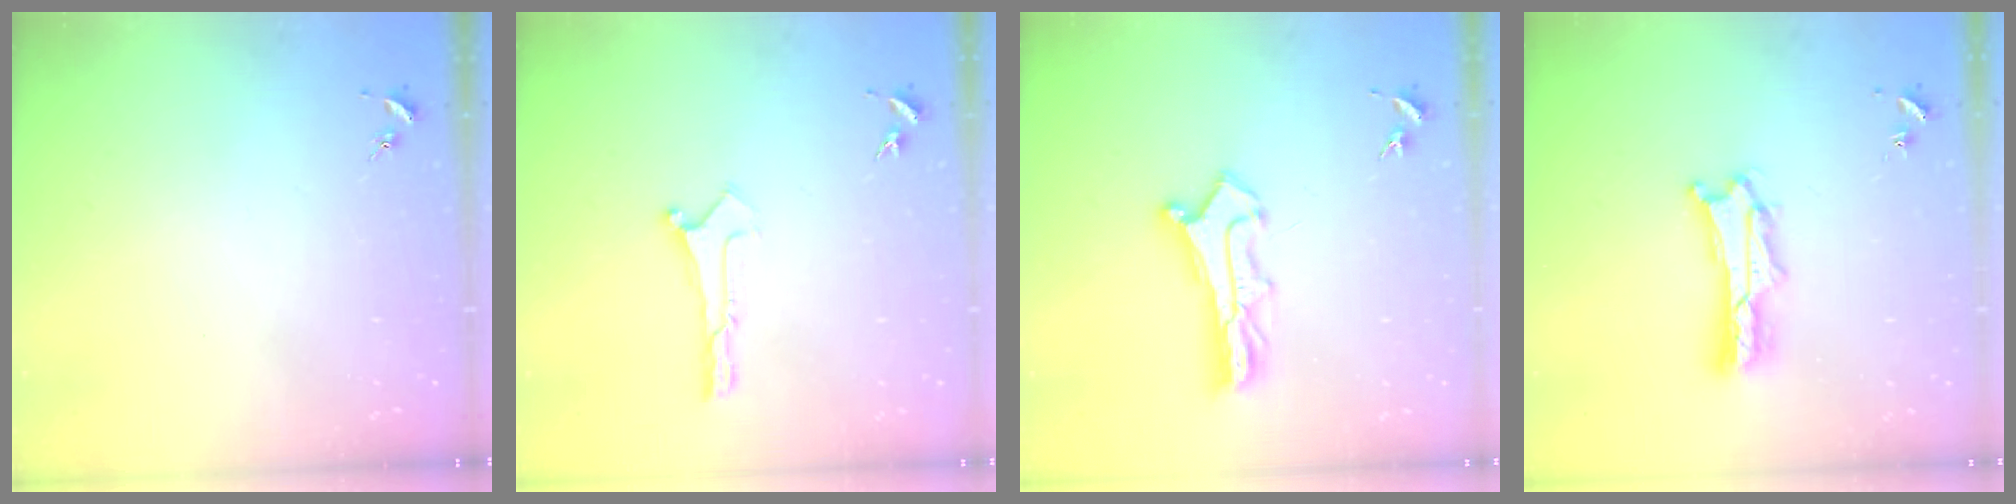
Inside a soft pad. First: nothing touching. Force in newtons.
{"total": 0.0}
{"total": 2.6, "press": 2.6, "slide": 0.2}
{"total": 2.0, "press": 2.0, "slide": 0.3}